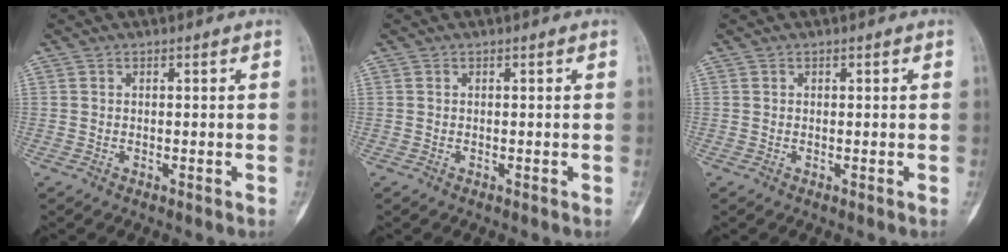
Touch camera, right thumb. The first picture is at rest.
{"total": 0.0}
{"total": 0.0}